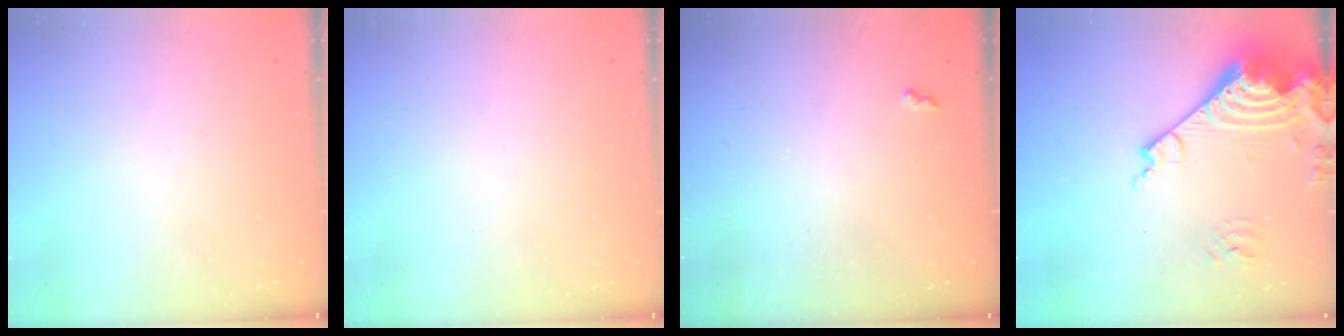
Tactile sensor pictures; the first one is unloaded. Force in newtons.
{"total": 0.0}
{"total": 1.9, "press": 1.8, "slide": 0.5}
{"total": 17.7, "press": 17.5, "slide": 2.3}